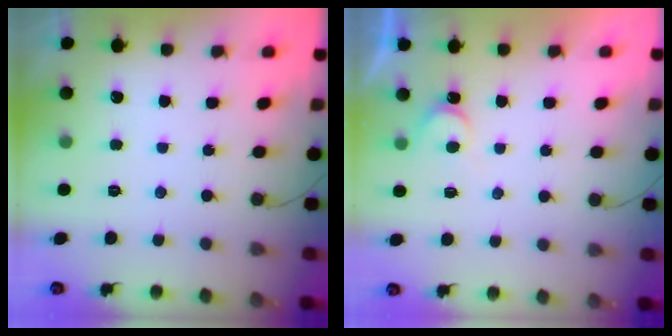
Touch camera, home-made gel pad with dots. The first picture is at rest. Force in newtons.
{"total": 4.0, "press": 4.0, "slide": 0.4}